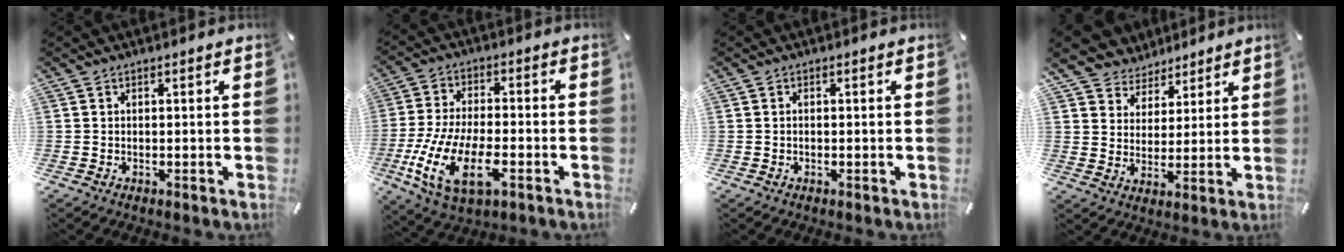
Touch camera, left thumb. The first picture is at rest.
{"total": 15.4, "force": [-6.1, 7.3, 12.1], "torque": [-0.262, 0.005, -0.106]}
{"total": 0.5, "force": [-0.1, 0.3, 0.5], "torque": [-0.011, 0.000, -0.002]}
{"total": 8.0, "force": [5.8, 5.5, 0.2], "torque": [-0.024, -0.045, 0.112]}